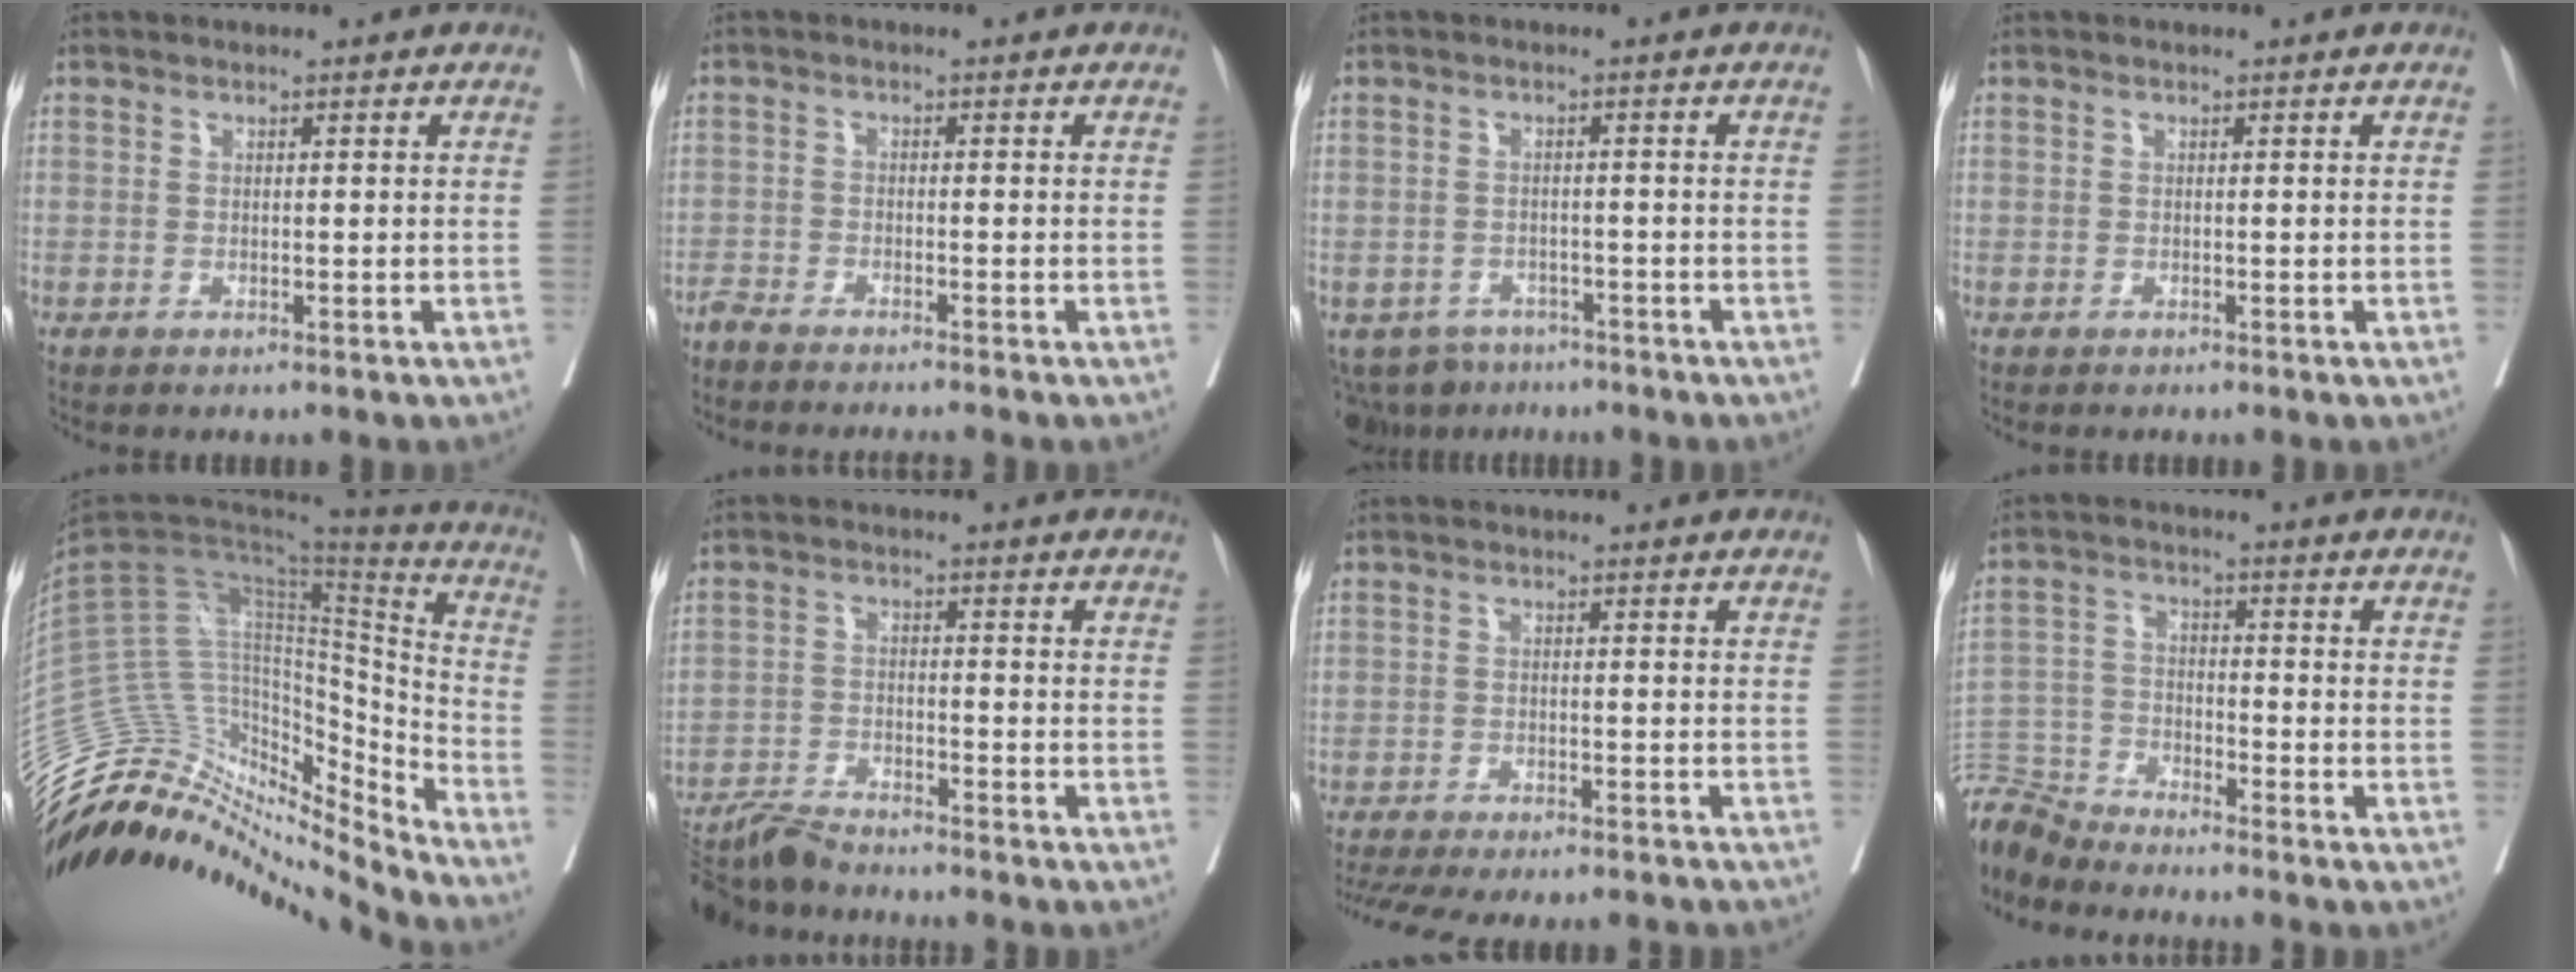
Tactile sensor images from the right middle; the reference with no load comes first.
{"total": 5.2, "force": [-4.9, -0.3, 1.8], "torque": [-0.017, -0.008, -0.080]}
{"total": 6.6, "force": [-5.3, 3.8, 0.9], "torque": [-0.014, -0.002, -0.074]}
{"total": 0.0}
{"total": 28.5, "force": [-26.6, 5.7, 8.5], "torque": [-0.157, 0.040, -0.408]}
{"total": 8.2, "force": [-7.9, 0.4, 2.2], "torque": [-0.032, -0.017, -0.140]}
{"total": 15.3, "force": [-13.8, 2.6, 6.2], "torque": [-0.138, -0.018, -0.188]}
{"total": 8.6, "force": [-8.6, 0.0, 0.4], "torque": [-0.014, 0.005, -0.170]}